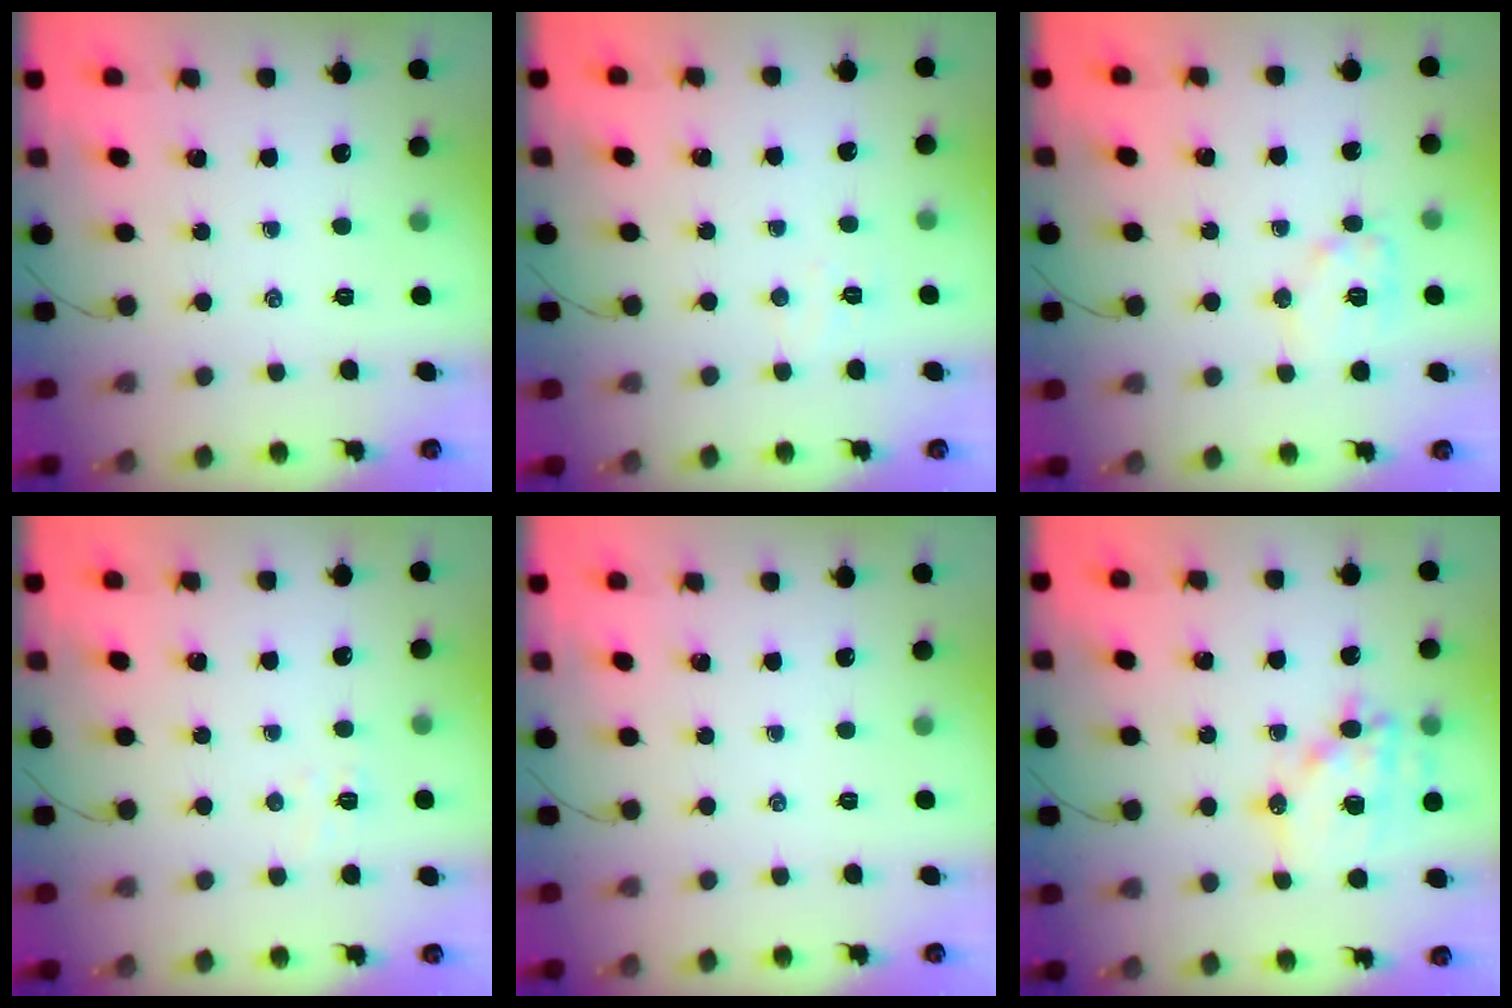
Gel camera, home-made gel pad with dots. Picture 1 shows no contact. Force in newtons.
{"total": 3.8, "press": 3.8, "slide": 0.7}
{"total": 9.1, "press": 9.1, "slide": 0.4}
{"total": 4.8, "press": 4.7, "slide": 0.8}
{"total": 0.0}
{"total": 15.8, "press": 15.4, "slide": 3.4}